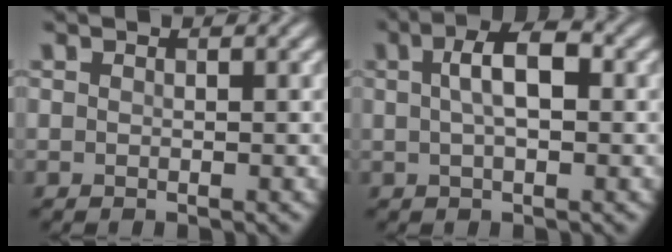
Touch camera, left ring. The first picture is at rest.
{"total": 4.2, "force": [0.8, 1.6, 3.8], "torque": [-0.069, 0.009, 0.010]}